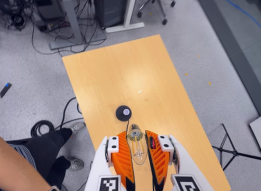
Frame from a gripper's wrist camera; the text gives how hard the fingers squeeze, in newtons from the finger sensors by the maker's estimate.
{"total": 21.8, "left": 24.8, "right": 18.8}